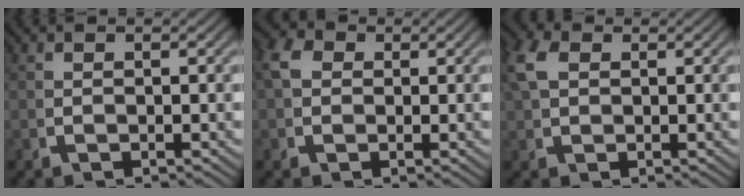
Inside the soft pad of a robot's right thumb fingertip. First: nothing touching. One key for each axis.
{"total": 3.4, "fx": 1.0, "fy": 2.7, "fz": 1.8, "tx": -0.042, "ty": -0.004, "tz": 0.016}
{"total": 2.5, "fx": 1.5, "fy": 1.4, "fz": 1.5, "tx": -0.040, "ty": 0.001, "tz": 0.034}